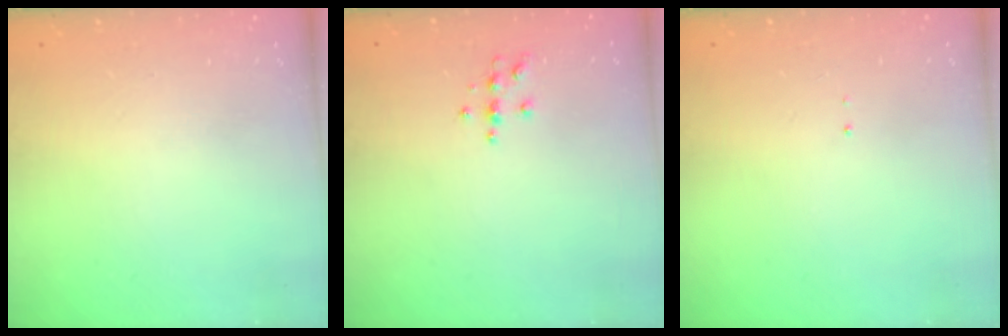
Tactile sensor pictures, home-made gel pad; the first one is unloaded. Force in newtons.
{"total": 4.8, "press": 4.8, "slide": 0.6}
{"total": 0.7, "press": 0.7, "slide": 0.1}